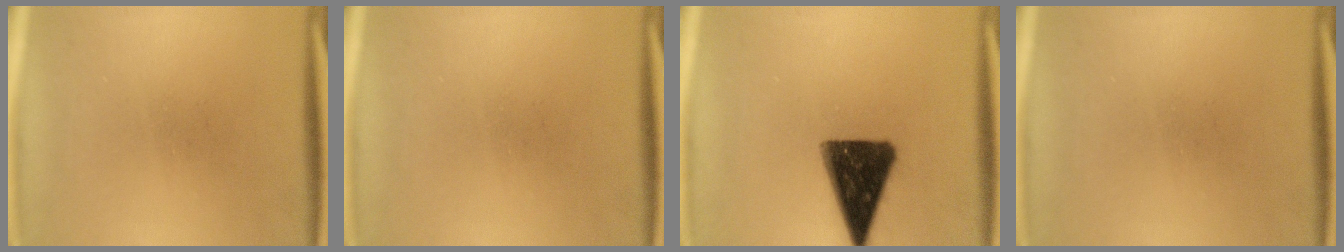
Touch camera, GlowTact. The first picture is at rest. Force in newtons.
{"total": 0.0}
{"total": 14.2}
{"total": 0.0}